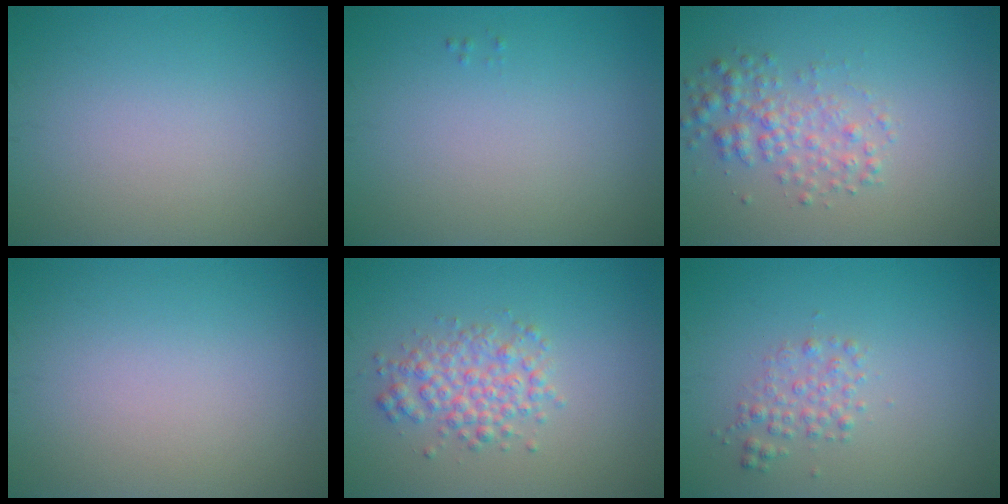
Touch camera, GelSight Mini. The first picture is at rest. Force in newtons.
{"total": 0.0}
{"total": 2.7, "press": 2.7, "slide": 0.0}
{"total": 0.0}
{"total": 3.2, "press": 3.2, "slide": 0.1}
{"total": 1.7, "press": 1.7, "slide": 0.1}